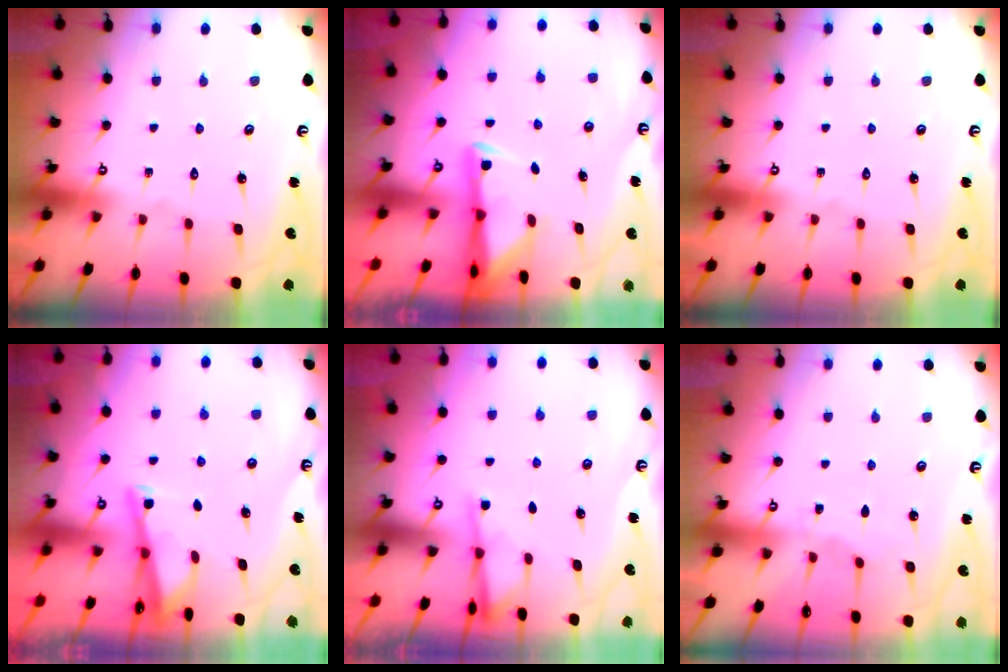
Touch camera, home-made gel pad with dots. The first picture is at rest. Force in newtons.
{"total": 2.8, "press": 2.8, "slide": 0.5}
{"total": 0.0}
{"total": 3.3, "press": 3.3, "slide": 0.3}
{"total": 3.4, "press": 3.4, "slide": 0.6}
{"total": 2.7, "press": 2.6, "slide": 0.5}